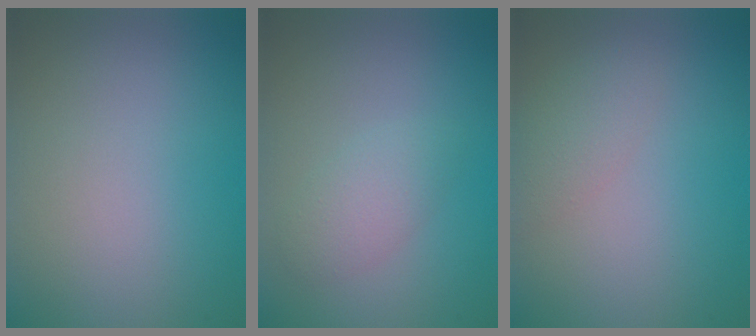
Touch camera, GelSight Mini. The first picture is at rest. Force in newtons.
{"total": 2.1, "press": 2.1, "slide": 0.1}
{"total": 2.1, "press": 2.1, "slide": 0.1}